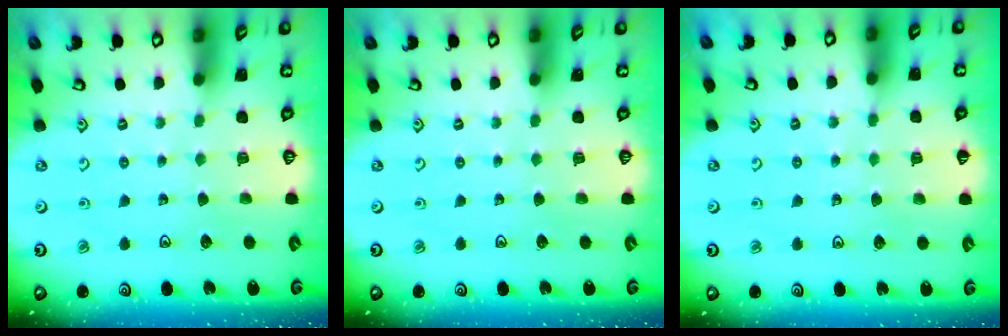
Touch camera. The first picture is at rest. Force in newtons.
{"total": 0.0}
{"total": 3.2, "press": 3.1, "slide": 0.4}